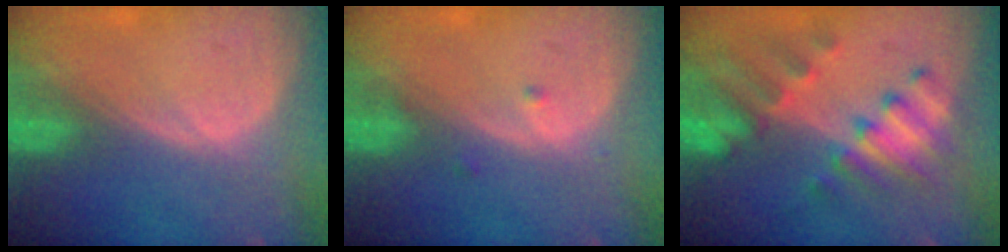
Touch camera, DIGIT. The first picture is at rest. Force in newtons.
{"total": 0.8, "press": 0.8, "slide": 0.2}
{"total": 8.4, "press": 8.2, "slide": 2.1}